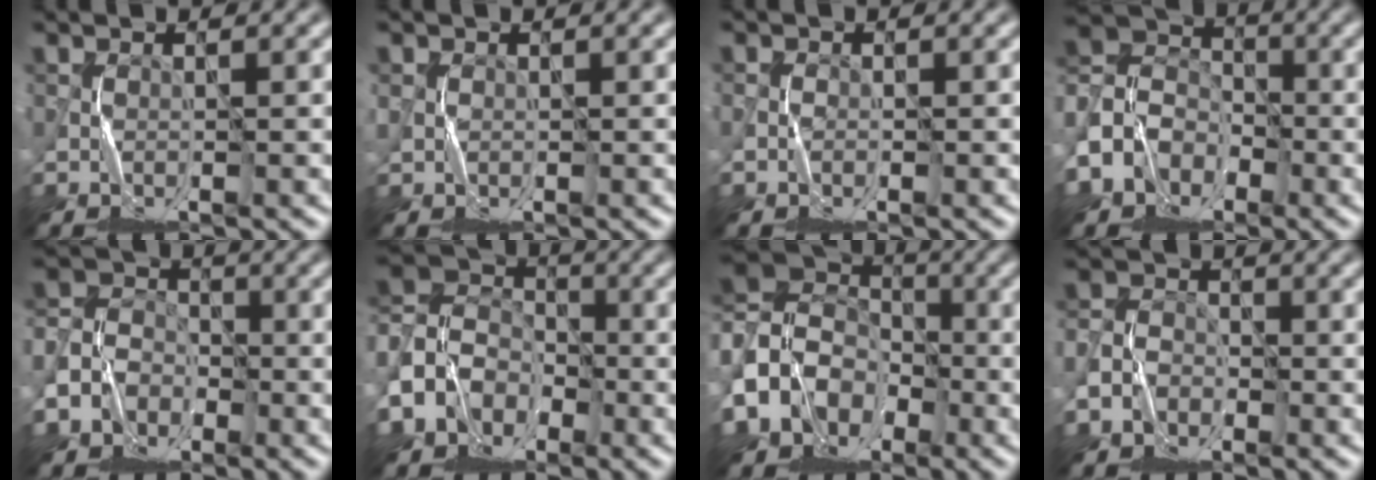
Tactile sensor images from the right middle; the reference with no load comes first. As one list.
[{"total": 1.1, "force": [0.2, 1.0, 0.3], "torque": [-0.006, 0.001, 0.003]}, {"total": 0.6, "force": [-0.3, 0.5, 0.2], "torque": [-0.001, 0.001, -0.006]}, {"total": 7.2, "force": [-3.5, 5.7, 2.6], "torque": [-0.053, 0.003, -0.093]}, {"total": 4.9, "force": [-2.3, 4.0, 1.6], "torque": [-0.019, 0.002, -0.054]}, {"total": 7.9, "force": [-3.7, 6.4, 3.0], "torque": [-0.064, -0.002, -0.098]}, {"total": 11.5, "force": [-4.3, 9.6, 4.7], "torque": [-0.111, -0.005, -0.110]}, {"total": 3.0, "force": [-1.6, 2.3, 1.1], "torque": [-0.020, 0.003, -0.037]}]